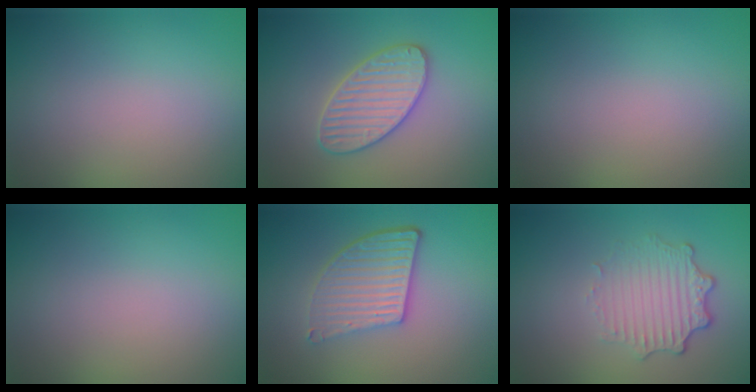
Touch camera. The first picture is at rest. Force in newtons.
{"total": 3.8, "press": 3.8, "slide": 0.3}
{"total": 0.0}
{"total": 0.0}
{"total": 5.0, "press": 3.7, "slide": 3.4}
{"total": 3.5, "press": 2.7, "slide": 2.2}